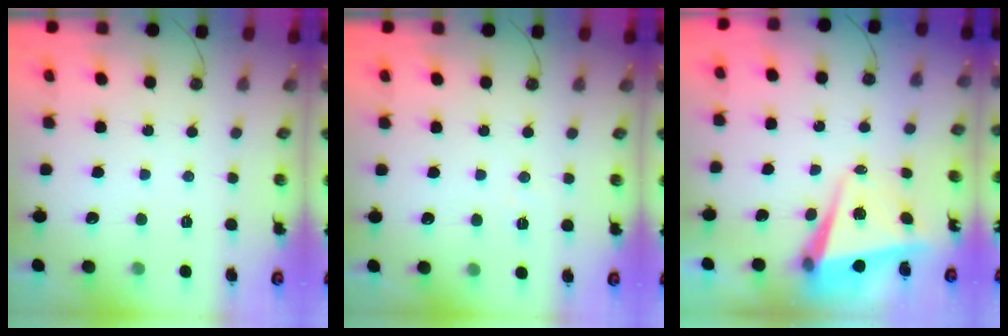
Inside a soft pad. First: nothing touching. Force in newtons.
{"total": 5.3, "press": 3.2, "slide": 4.3}
{"total": 5.5, "press": 5.2, "slide": 1.8}